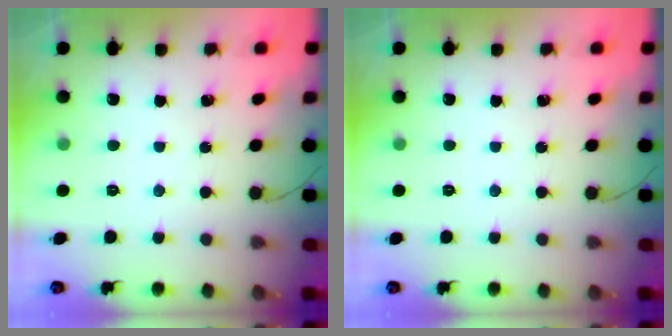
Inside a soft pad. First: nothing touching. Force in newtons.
{"total": 0.0}